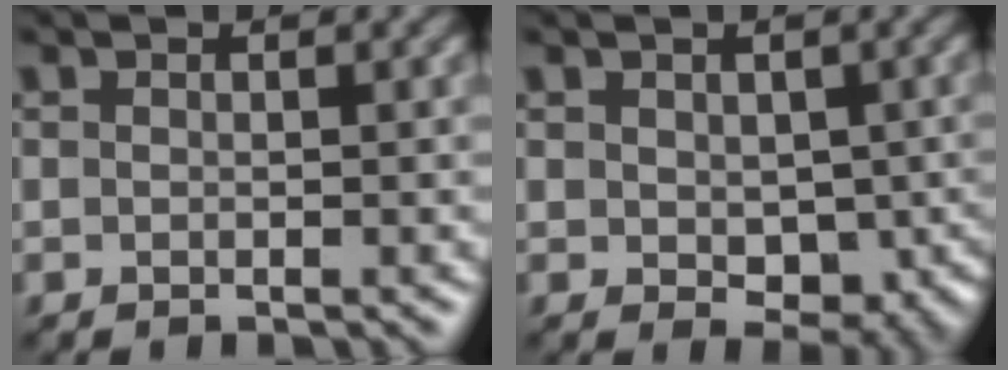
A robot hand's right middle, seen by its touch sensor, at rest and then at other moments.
{"total": 5.1, "force": [-0.2, 3.5, 3.7], "torque": [-0.052, -0.013, 0.006]}